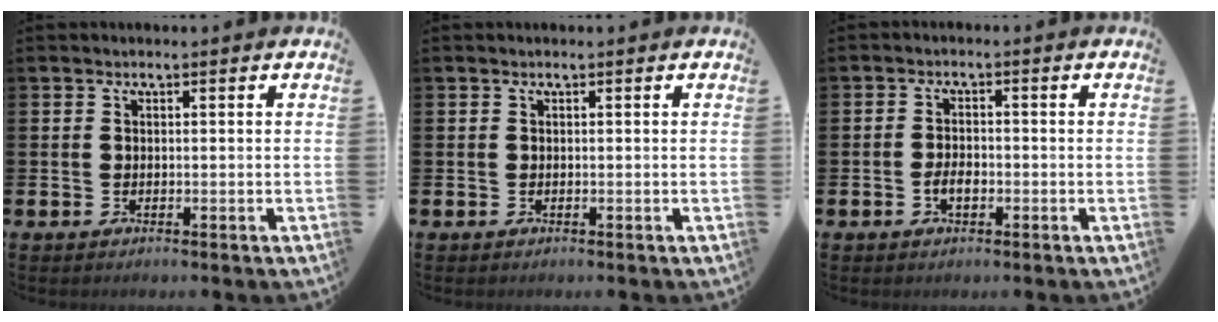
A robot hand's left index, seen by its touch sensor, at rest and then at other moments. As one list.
[{"total": 0.0}, {"total": 2.3, "force": [-0.7, 1.2, 1.8], "torque": [-0.023, -0.002, -0.015]}]